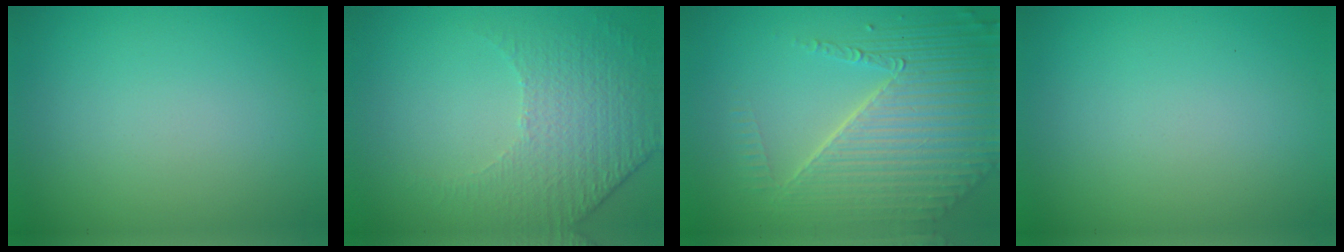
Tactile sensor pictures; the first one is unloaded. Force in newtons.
{"total": 4.7, "press": 3.1, "slide": 3.5}
{"total": 8.3, "press": 5.6, "slide": 6.1}
{"total": 0.0}